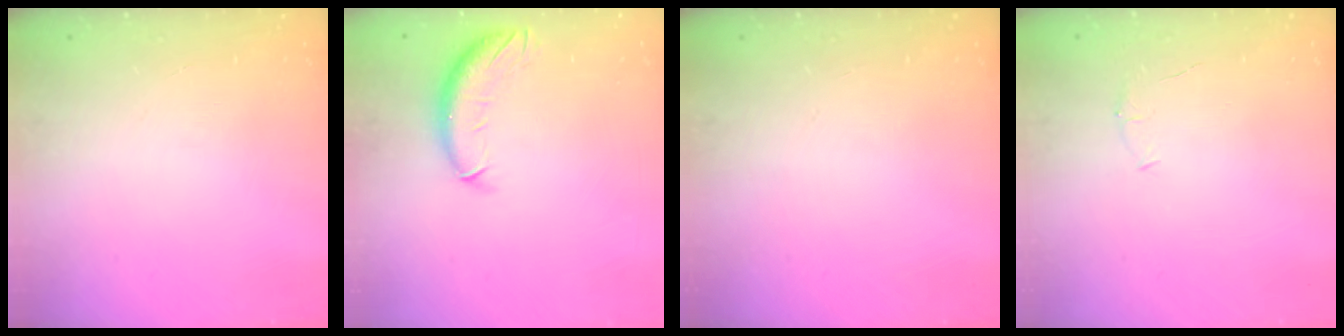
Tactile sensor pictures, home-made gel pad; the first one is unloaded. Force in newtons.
{"total": 10.2, "press": 10.0, "slide": 2.1}
{"total": 0.0}
{"total": 4.0, "press": 3.8, "slide": 1.2}